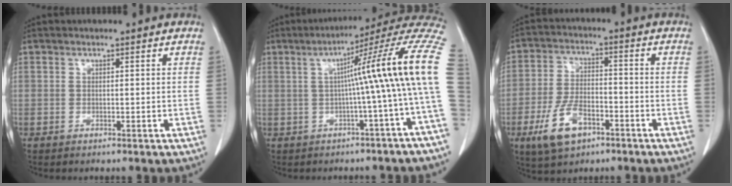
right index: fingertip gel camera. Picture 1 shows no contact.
{"total": 15.5, "force": [0.6, -1.6, 15.4], "torque": [-0.189, 0.038, -0.003]}
{"total": 9.2, "force": [-4.7, 4.5, 6.4], "torque": [-0.142, 0.002, -0.082]}